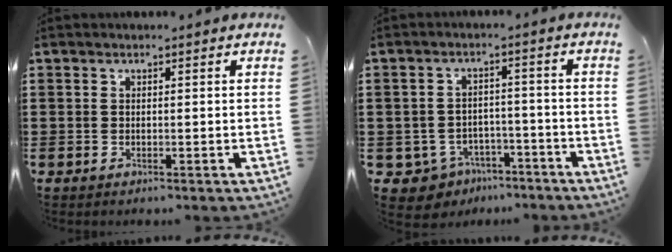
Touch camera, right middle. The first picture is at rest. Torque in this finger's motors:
{"motor_torque": [-0.08, 0.19, -0.02, -0.01]}